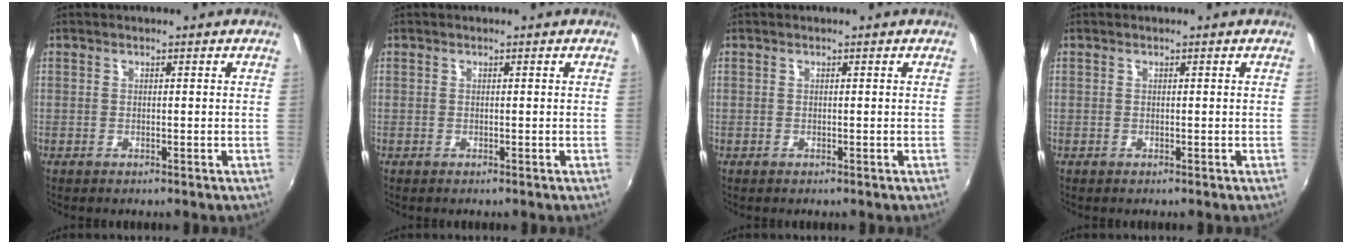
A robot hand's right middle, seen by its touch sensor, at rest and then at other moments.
{"total": 0.0}
{"total": 0.0}
{"total": 0.0}